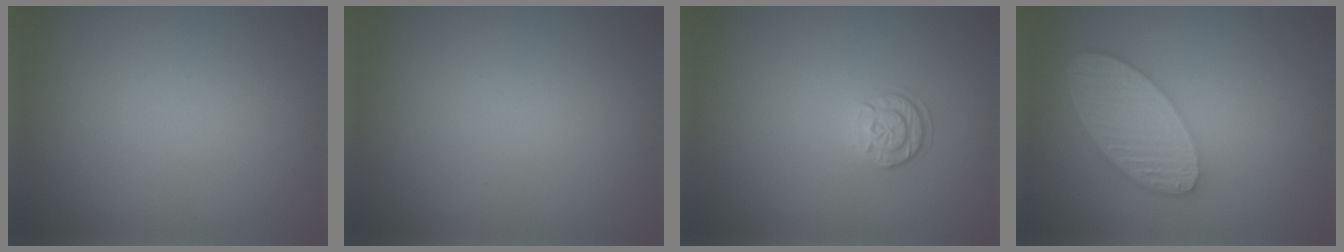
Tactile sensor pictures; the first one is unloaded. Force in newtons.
{"total": 0.0}
{"total": 1.7, "press": 1.6, "slide": 0.4}
{"total": 5.8, "press": 4.5, "slide": 3.7}